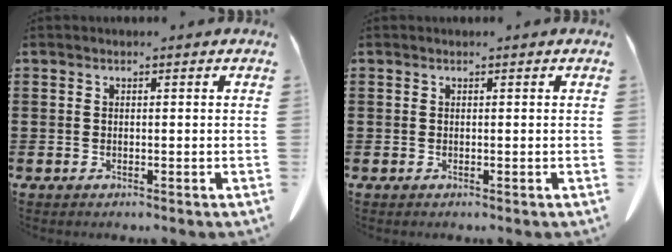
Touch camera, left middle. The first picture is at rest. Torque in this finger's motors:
{"motor_torque": [0.01, 0.05, -0.02, -0.01]}